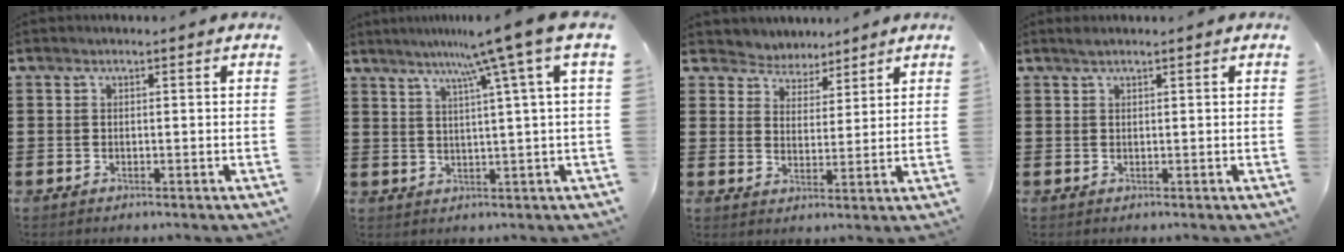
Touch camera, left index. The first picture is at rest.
{"total": 8.1, "force": [4.3, -2.0, 6.6], "torque": [-0.120, -0.014, 0.060]}
{"total": 4.1, "force": [3.7, 1.7, -0.6], "torque": [-0.010, -0.013, 0.066]}
{"total": 0.8, "force": [0.6, 0.0, 0.6], "torque": [-0.012, -0.001, 0.011]}